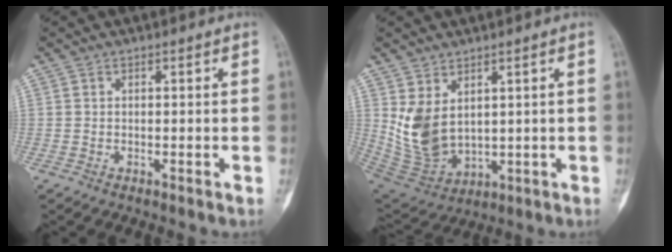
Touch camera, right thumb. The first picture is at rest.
{"total": 10.0, "force": [2.7, 6.3, 7.3], "torque": [-0.133, -0.023, 0.080]}